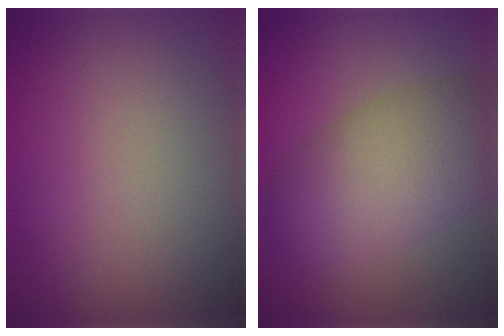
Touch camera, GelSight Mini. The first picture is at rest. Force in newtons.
{"total": 7.3, "press": 7.3, "slide": 0.4}